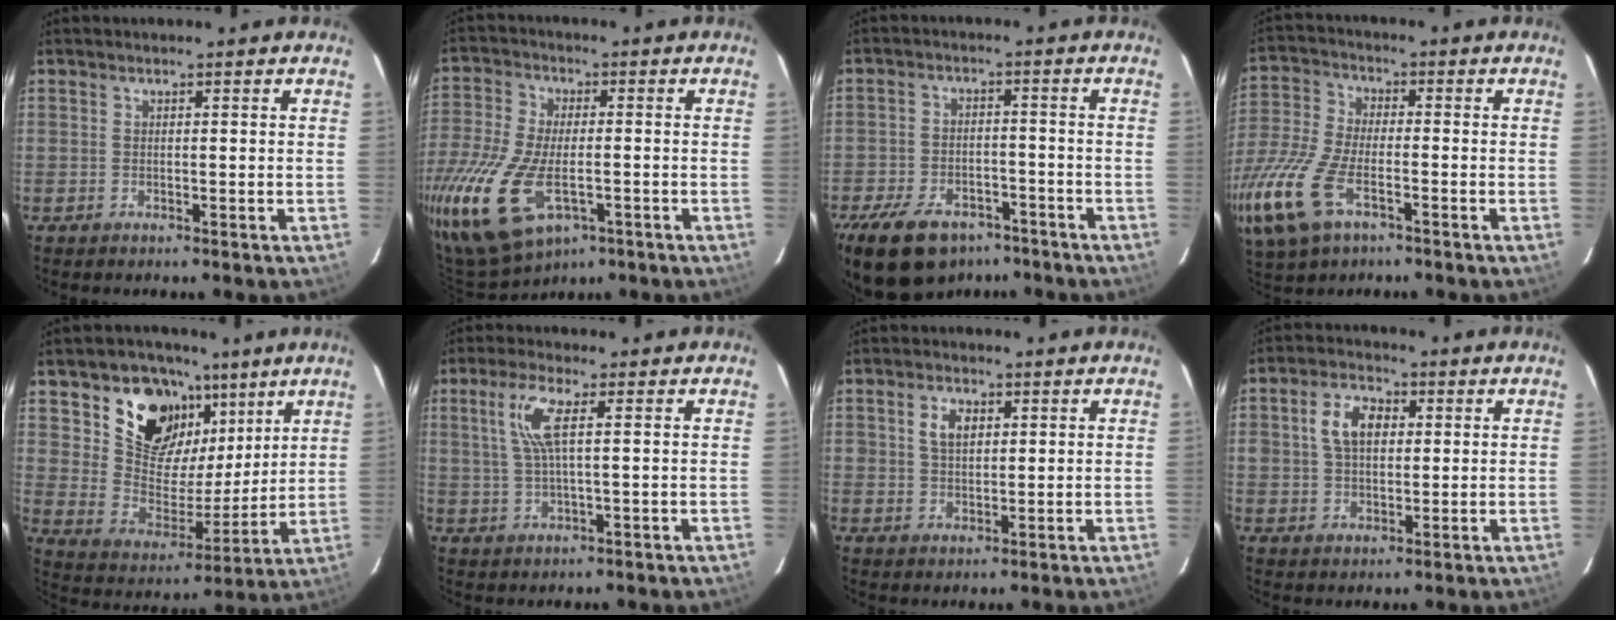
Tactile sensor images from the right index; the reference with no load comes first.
{"total": 17.8, "force": [-7.0, 9.1, 13.6], "torque": [-0.314, -0.037, -0.123]}
{"total": 17.7, "force": [-12.0, 9.7, 8.7], "torque": [-0.206, -0.012, -0.181]}
{"total": 18.2, "force": [-8.7, 8.9, 13.3], "torque": [-0.321, -0.037, -0.173]}
{"total": 16.7, "force": [9.5, 11.8, 6.9], "torque": [-0.139, 0.000, 0.176]}
{"total": 6.2, "force": [1.7, 0.8, 5.9], "torque": [-0.119, 0.004, 0.037]}
{"total": 4.1, "force": [1.5, 2.8, 2.6], "torque": [-0.047, 0.008, 0.029]}
{"total": 6.9, "force": [1.6, 4.7, 4.8], "torque": [-0.091, 0.019, 0.031]}